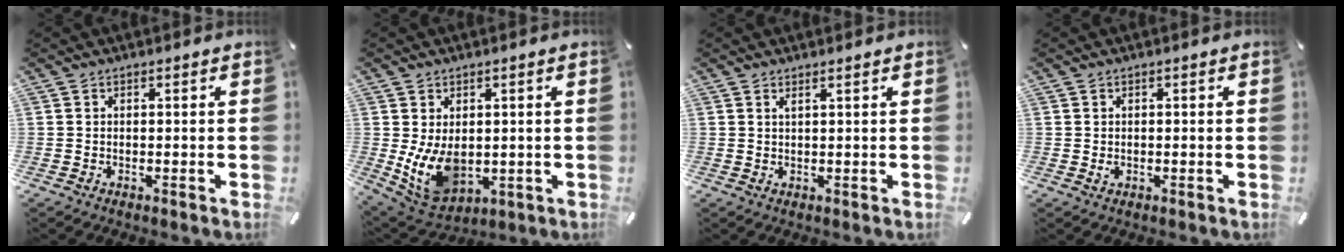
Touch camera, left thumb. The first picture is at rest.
{"total": 9.9, "force": [0.1, 7.2, 6.8], "torque": [-0.129, -0.011, 0.008]}
{"total": 1.3, "force": [1.0, -0.1, 0.9], "torque": [-0.017, -0.002, 0.019]}
{"total": 0.9, "force": [-0.1, 0.6, 0.6], "torque": [-0.012, 0.001, -0.001]}